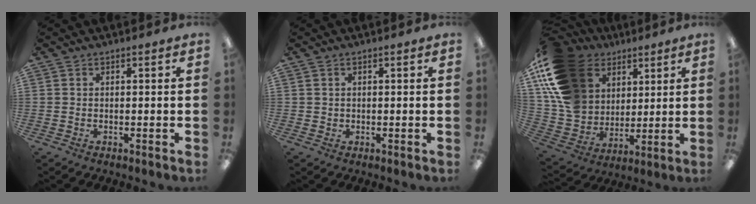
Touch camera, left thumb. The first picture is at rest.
{"total": 0.9, "force": [0.4, 0.8, 0.0], "torque": [-0.001, 0.004, 0.007]}
{"total": 19.9, "force": [8.5, 15.1, 9.8], "torque": [-0.211, -0.035, 0.168]}